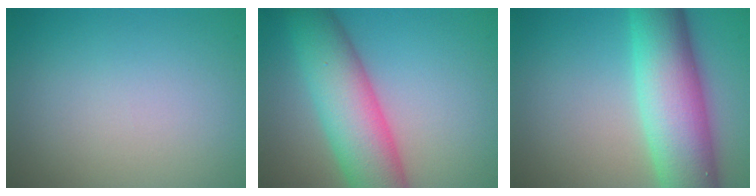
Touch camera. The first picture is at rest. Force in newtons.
{"total": 9.1, "press": 9.1, "slide": 0.5}
{"total": 10.4, "press": 10.4, "slide": 0.2}